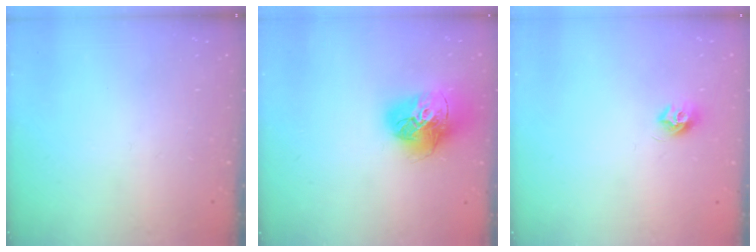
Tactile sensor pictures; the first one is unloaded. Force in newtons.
{"total": 18.0, "press": 17.9, "slide": 1.9}
{"total": 6.7, "press": 6.6, "slide": 0.6}